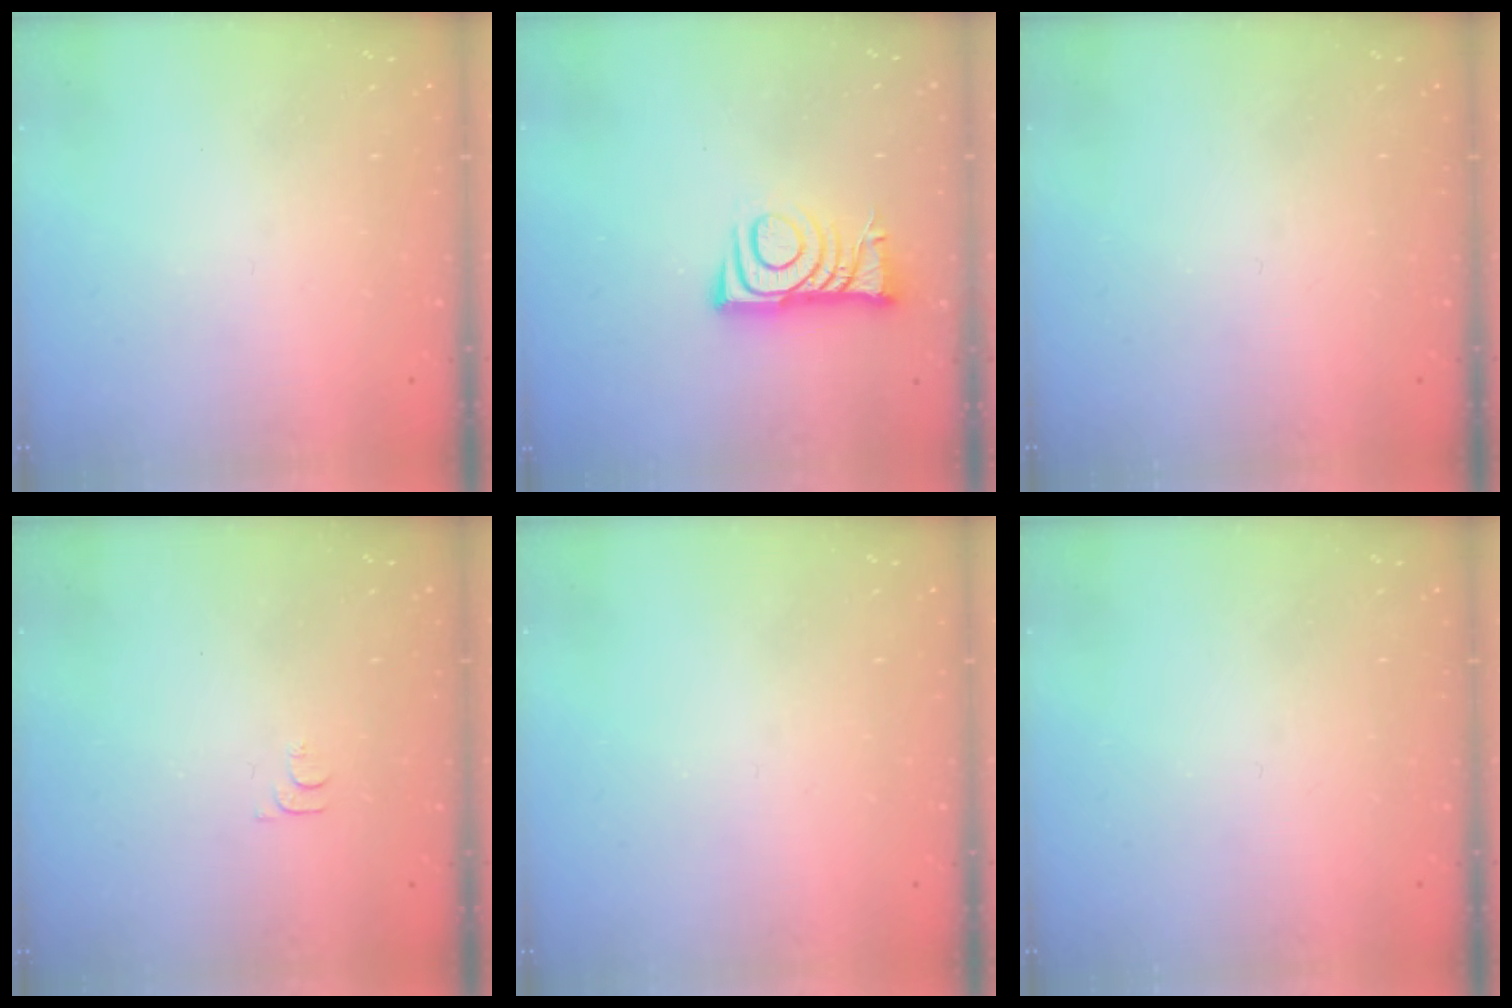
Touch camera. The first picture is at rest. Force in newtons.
{"total": 7.6, "press": 7.6, "slide": 0.7}
{"total": 0.0}
{"total": 4.6, "press": 4.5, "slide": 0.7}
{"total": 0.0}
{"total": 0.0}